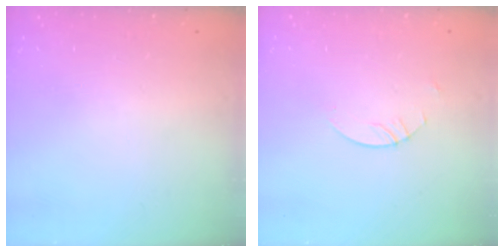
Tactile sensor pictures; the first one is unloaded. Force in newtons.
{"total": 2.7, "press": 2.7, "slide": 0.2}